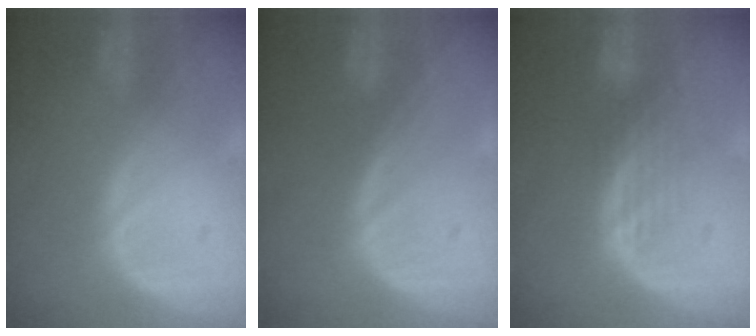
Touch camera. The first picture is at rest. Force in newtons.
{"total": 0.0}
{"total": 3.7, "press": 3.1, "slide": 2.0}